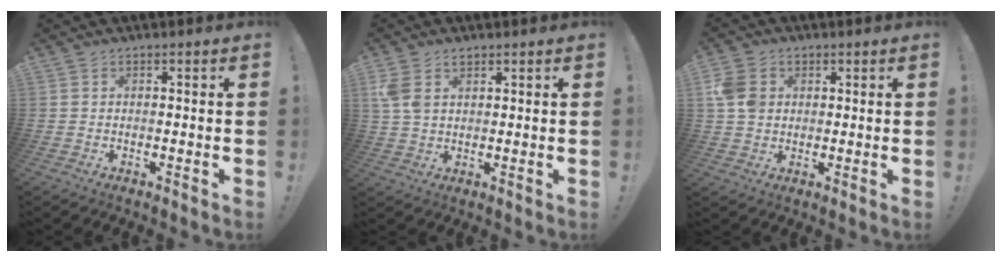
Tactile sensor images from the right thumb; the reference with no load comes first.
{"total": 5.0, "force": [2.5, 3.1, 2.9], "torque": [-0.049, -0.009, 0.049]}
{"total": 7.4, "force": [1.4, 6.2, 3.8], "torque": [-0.068, 0.007, 0.028]}